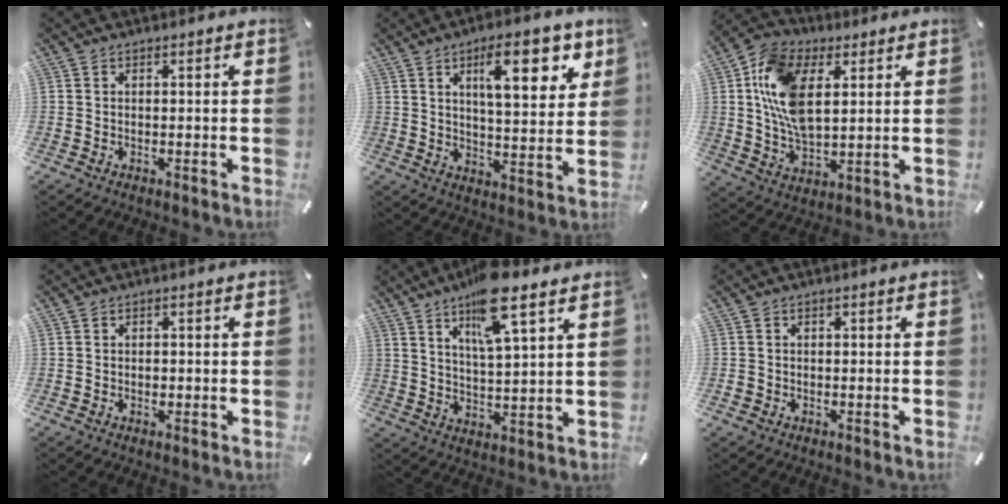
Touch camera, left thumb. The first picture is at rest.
{"total": 15.1, "force": [7.0, 5.8, 12.0], "torque": [-0.169, -0.019, 0.109]}
{"total": 14.4, "force": [4.0, 8.9, 10.6], "torque": [-0.247, 0.001, 0.072]}
{"total": 0.9, "force": [-0.2, 0.8, 0.5], "torque": [-0.009, 0.003, -0.005]}
{"total": 13.0, "force": [8.7, 3.3, 9.1], "torque": [-0.156, -0.031, 0.145]}
{"total": 1.3, "force": [-0.3, 1.3, 0.2], "torque": [-0.003, 0.004, -0.008]}